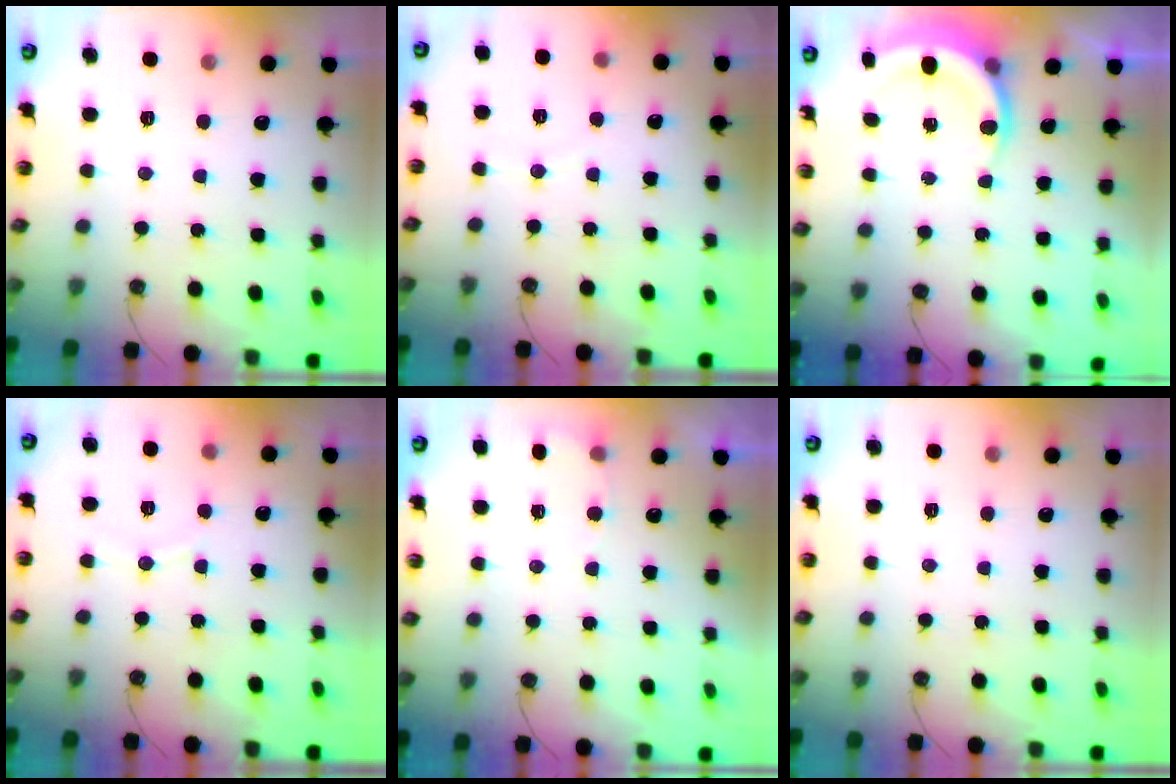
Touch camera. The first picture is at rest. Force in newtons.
{"total": 2.6, "press": 2.6, "slide": 0.2}
{"total": 5.6, "press": 5.2, "slide": 1.8}
{"total": 5.2, "press": 5.2, "slide": 0.1}
{"total": 3.9, "press": 3.6, "slide": 1.4}
{"total": 0.0}